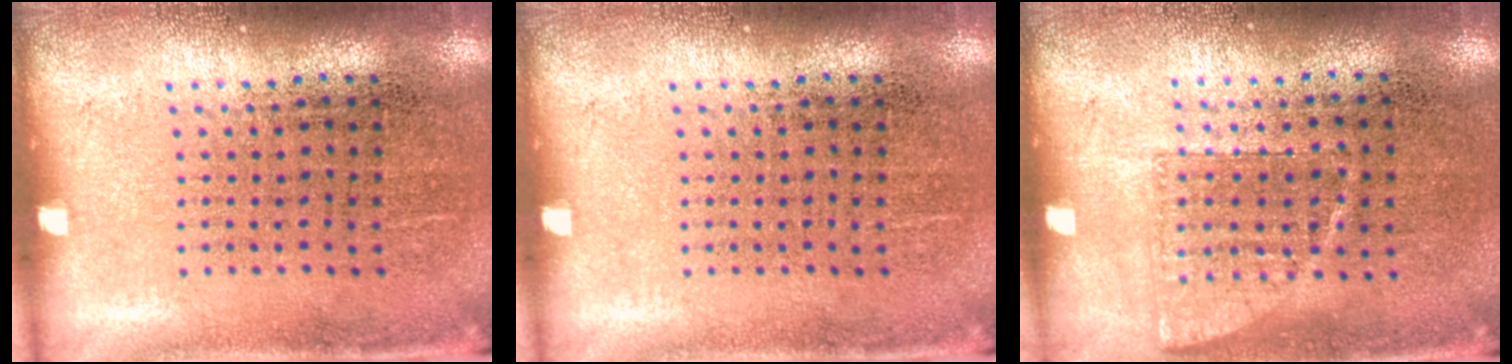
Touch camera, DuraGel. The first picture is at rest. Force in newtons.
{"total": 0.0}
{"total": 0.7, "press": 0.7, "slide": 0.2}